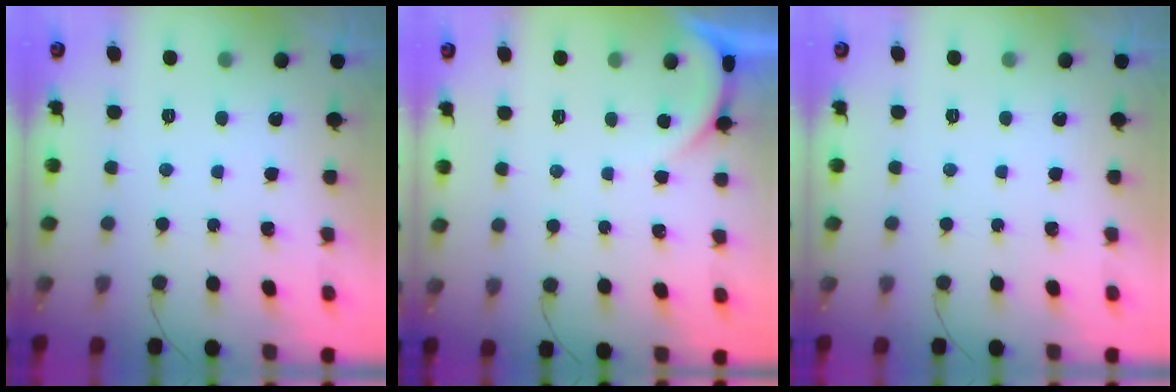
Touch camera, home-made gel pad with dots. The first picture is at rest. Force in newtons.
{"total": 2.0, "press": 2.0, "slide": 0.2}
{"total": 0.0}